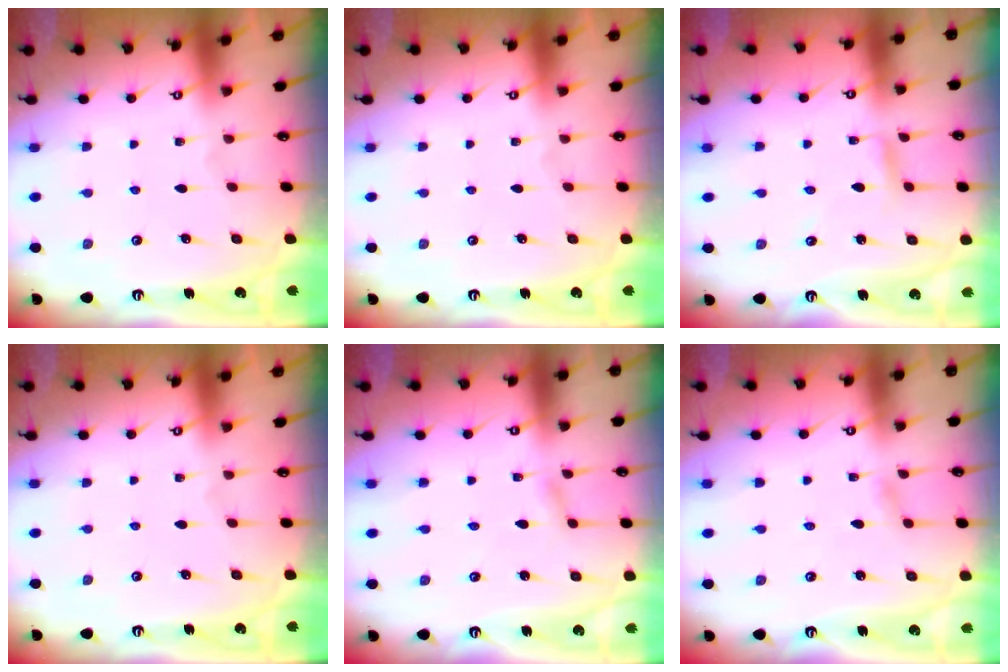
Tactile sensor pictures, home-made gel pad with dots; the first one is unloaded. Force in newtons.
{"total": 0.0}
{"total": 2.9, "press": 2.9, "slide": 0.0}
{"total": 0.0}
{"total": 2.3, "press": 2.3, "slide": 0.1}
{"total": 1.9, "press": 1.8, "slide": 0.2}